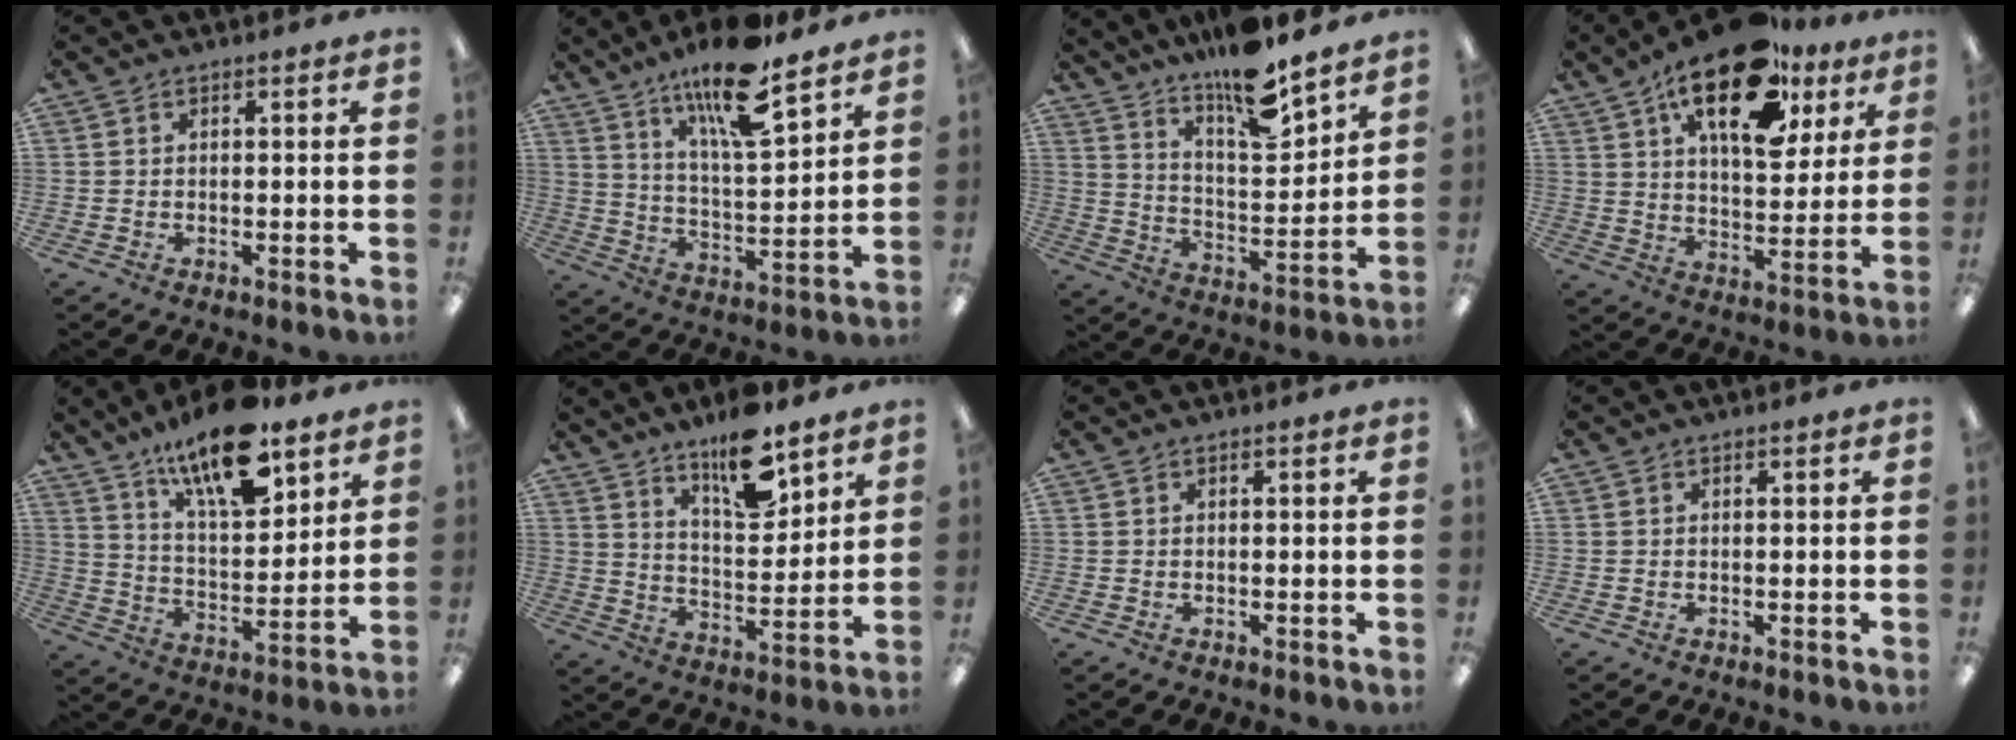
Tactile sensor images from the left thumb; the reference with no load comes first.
{"total": 16.4, "force": [12.4, 3.7, 10.1], "torque": [-0.170, -0.071, 0.203]}
{"total": 14.0, "force": [12.1, 2.7, 6.6], "torque": [-0.111, -0.092, 0.206]}
{"total": 21.6, "force": [12.9, 10.0, 14.2], "torque": [-0.218, -0.057, 0.214]}
{"total": 17.9, "force": [13.1, 6.2, 10.6], "torque": [-0.172, -0.076, 0.218]}
{"total": 13.5, "force": [10.1, 4.7, 7.8], "torque": [-0.110, -0.064, 0.172]}
{"total": 0.0}
{"total": 0.0}